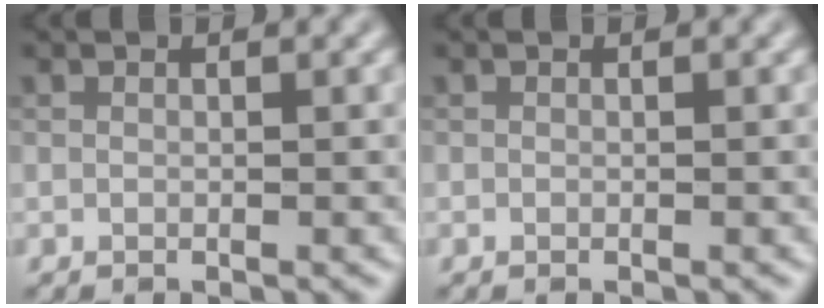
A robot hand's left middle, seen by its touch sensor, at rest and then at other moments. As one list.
[{"total": 0.0}]